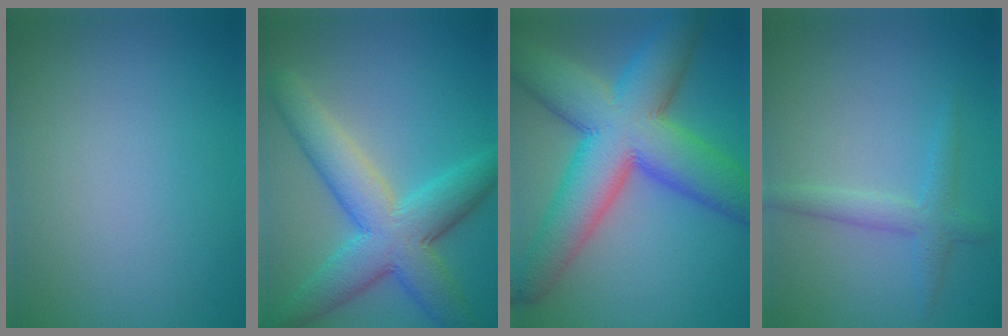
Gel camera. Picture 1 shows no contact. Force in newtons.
{"total": 8.3, "press": 8.3, "slide": 0.2}
{"total": 13.3, "press": 13.2, "slide": 0.6}
{"total": 2.3, "press": 2.3, "slide": 0.1}